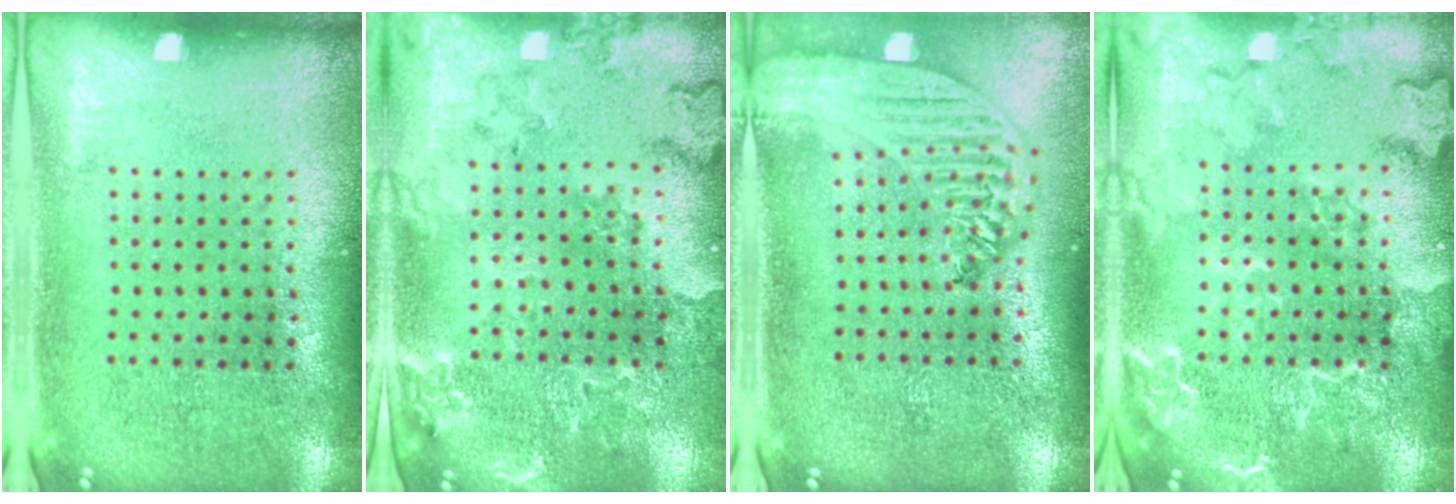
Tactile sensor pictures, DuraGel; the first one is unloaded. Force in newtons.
{"total": 0.7, "press": 0.7, "slide": 0.2}
{"total": 2.9, "press": 2.4, "slide": 1.7}
{"total": 2.4, "press": 2.4, "slide": 0.3}